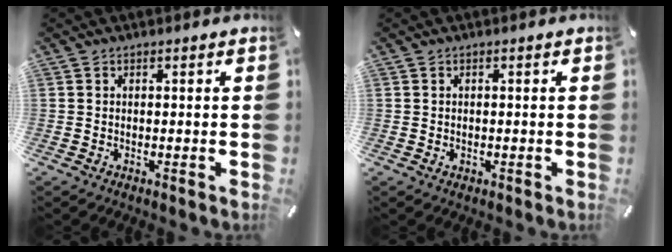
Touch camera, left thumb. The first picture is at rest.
{"total": 0.5, "force": [-0.1, 0.5, 0.2], "torque": [-0.003, 0.003, -0.003]}